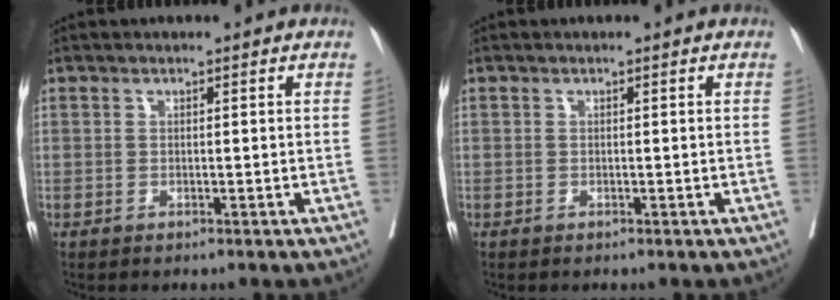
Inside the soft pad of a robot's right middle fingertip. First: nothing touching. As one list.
[{"total": 0.0}]